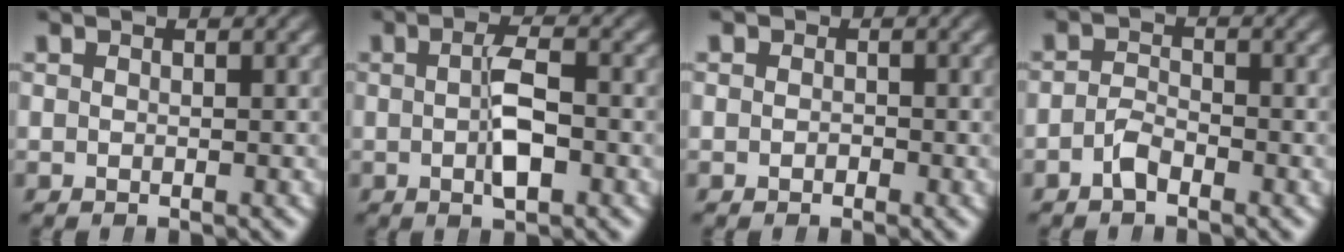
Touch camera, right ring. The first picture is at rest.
{"total": 2.9, "force": [-0.7, 0.5, 2.8], "torque": [-0.050, -0.005, -0.010]}
{"total": 0.8, "force": [-0.3, 0.7, -0.3], "torque": [0.002, -0.006, -0.005]}
{"total": 1.8, "force": [-1.5, 0.7, 0.5], "torque": [-0.017, -0.009, -0.027]}